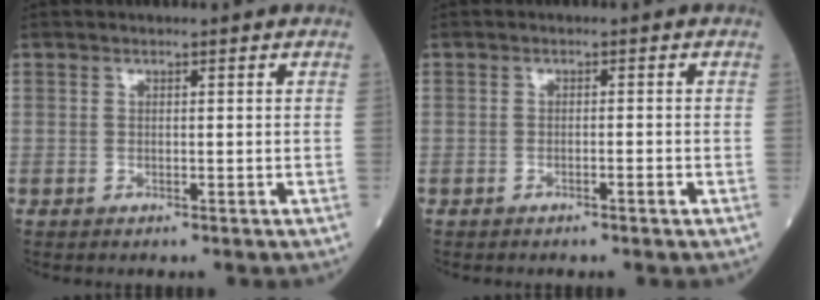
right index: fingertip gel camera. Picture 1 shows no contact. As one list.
[{"total": 1.1, "force": [-0.7, -0.1, 0.8], "torque": [-0.014, 0.001, -0.012]}]